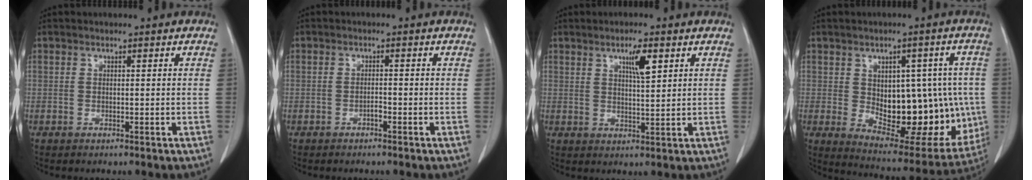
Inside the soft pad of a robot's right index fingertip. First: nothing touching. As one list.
[{"total": 0.9, "force": [-0.6, 0.3, 0.6], "torque": [-0.013, 0.001, -0.011]}, {"total": 4.4, "force": [2.1, 0.7, 3.7], "torque": [-0.065, -0.002, 0.037]}, {"total": 19.8, "force": [-1.1, 9.8, 17.1], "torque": [-0.224, 0.005, 0.015]}]